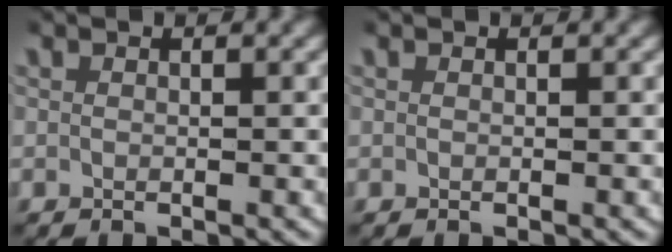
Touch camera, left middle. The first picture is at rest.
{"total": 0.0}